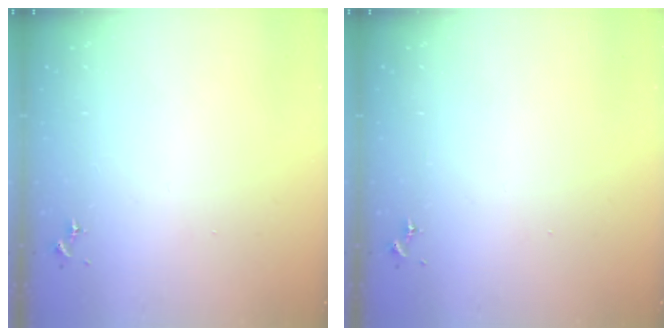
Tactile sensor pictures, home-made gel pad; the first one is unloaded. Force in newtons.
{"total": 0.0}